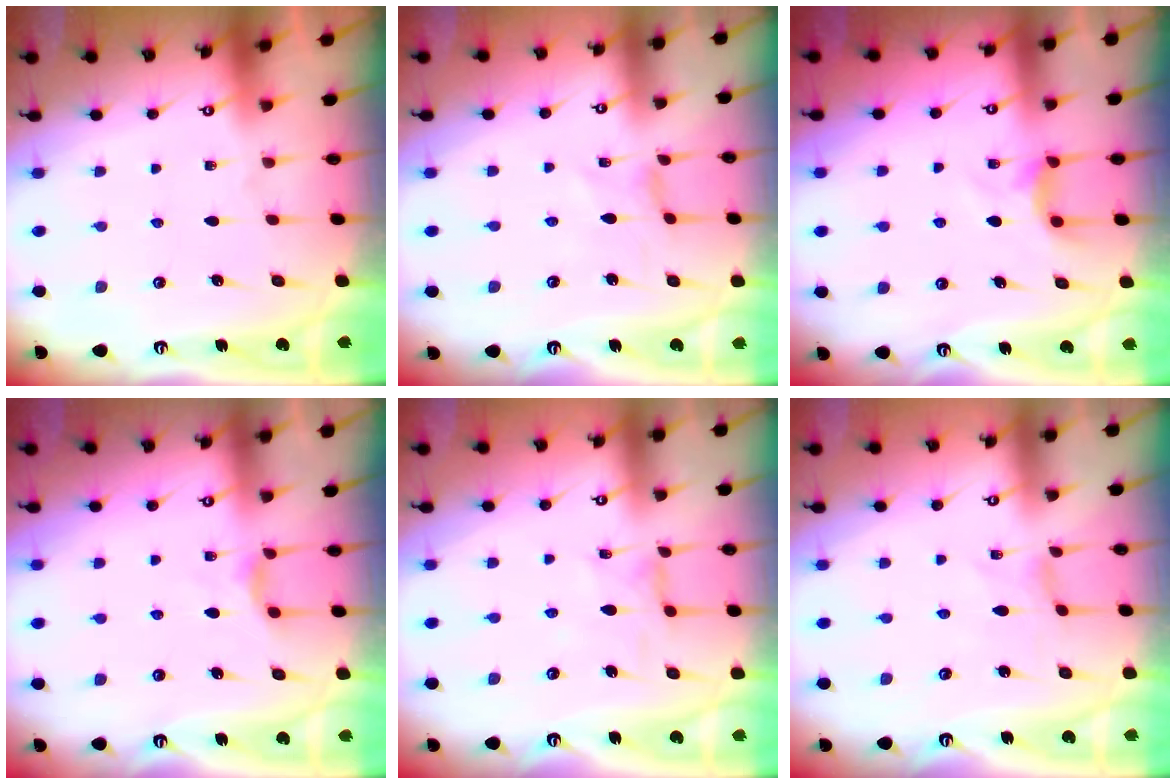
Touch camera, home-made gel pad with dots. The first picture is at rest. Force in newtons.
{"total": 0.0}
{"total": 4.1, "press": 4.1, "slide": 0.6}
{"total": 5.2, "press": 5.2, "slide": 0.6}
{"total": 2.8, "press": 2.8, "slide": 0.4}
{"total": 0.0}